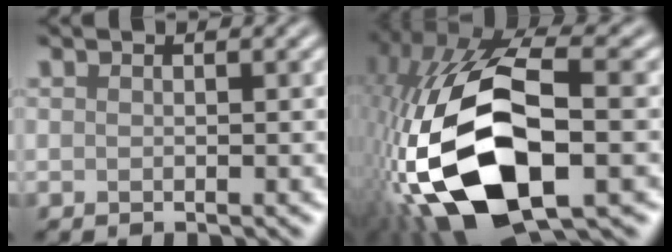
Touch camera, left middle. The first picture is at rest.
{"total": 17.9, "force": [-4.4, 8.7, 15.1], "torque": [-0.338, -0.018, -0.069]}